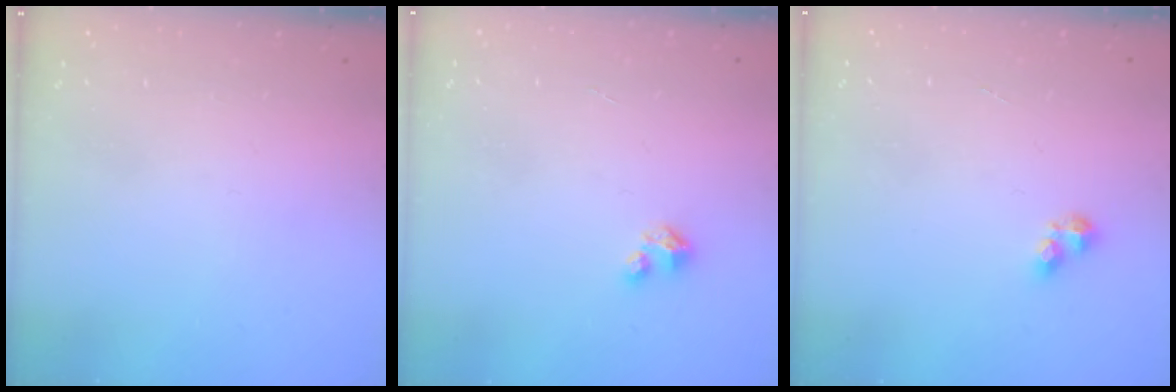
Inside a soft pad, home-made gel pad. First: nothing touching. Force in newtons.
{"total": 1.6, "press": 1.6, "slide": 0.2}
{"total": 3.0, "press": 2.9, "slide": 0.5}